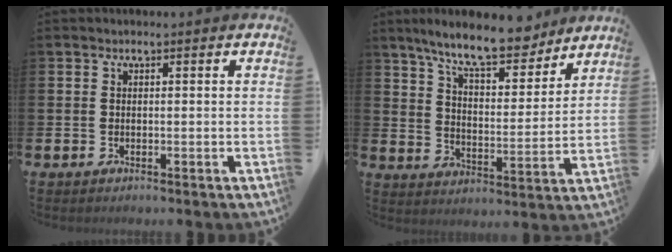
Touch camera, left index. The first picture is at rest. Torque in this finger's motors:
{"motor_torque": [0.64, -0.57, 1.05, 0.21]}